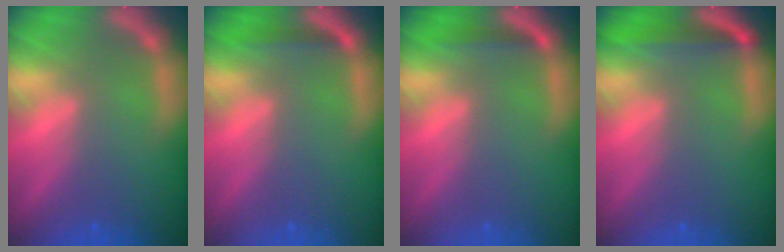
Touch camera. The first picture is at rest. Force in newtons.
{"total": 1.4}
{"total": 1.4}
{"total": 3.4}